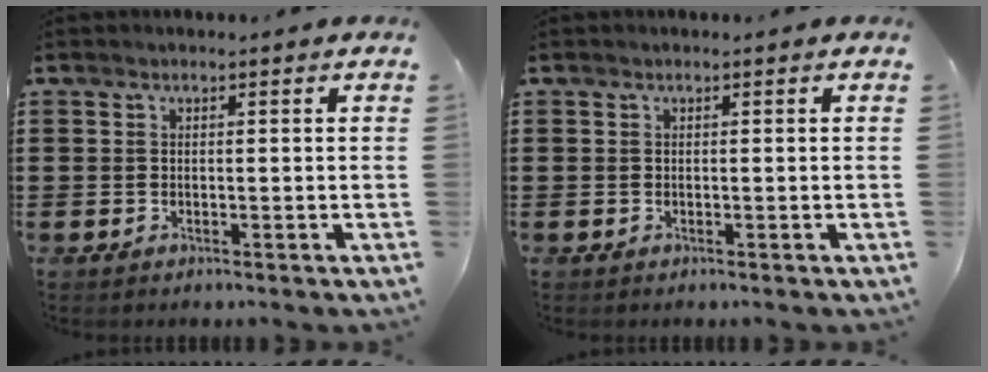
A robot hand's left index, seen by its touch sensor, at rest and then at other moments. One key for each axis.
{"total": 0.0}